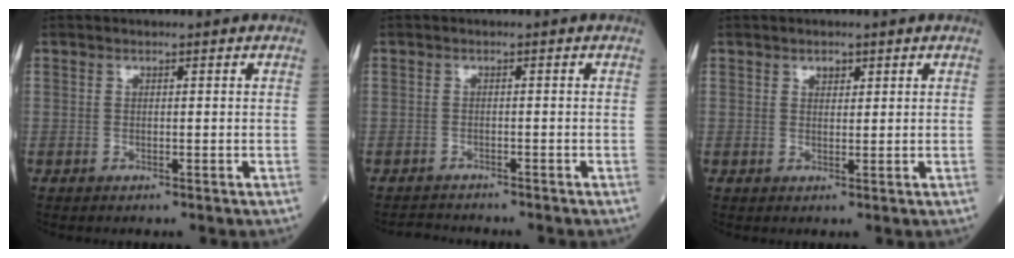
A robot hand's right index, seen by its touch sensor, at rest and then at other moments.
{"total": 1.7, "force": [-1.6, 0.1, -0.2], "torque": [0.000, -0.011, -0.026]}
{"total": 1.4, "force": [0.9, 0.8, 0.7], "torque": [-0.008, -0.001, 0.013]}